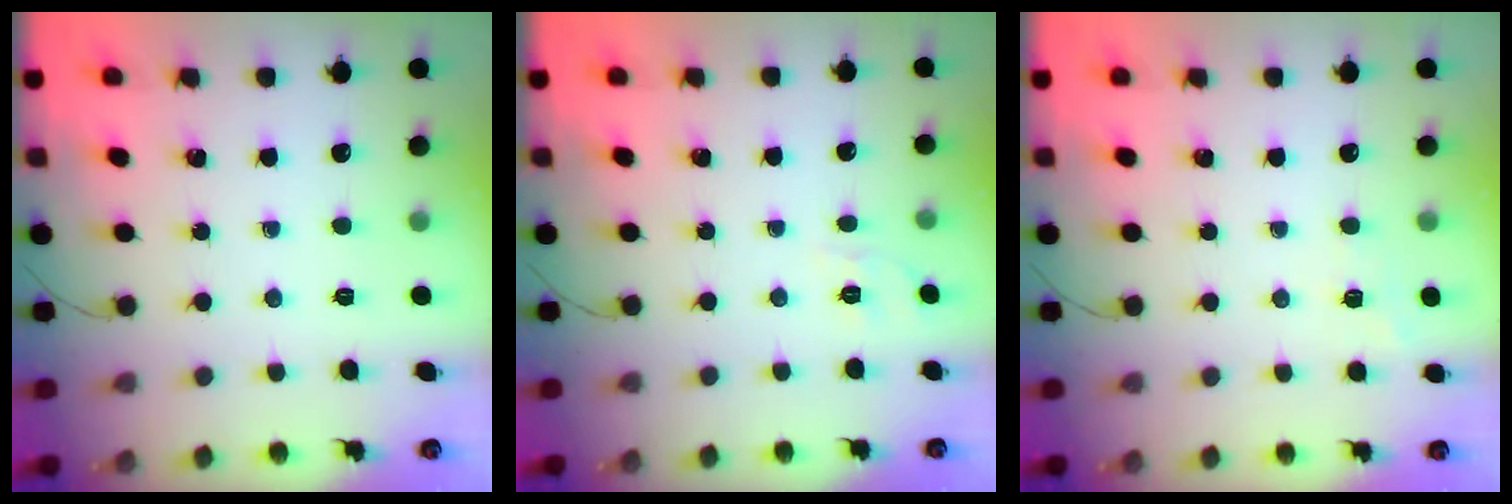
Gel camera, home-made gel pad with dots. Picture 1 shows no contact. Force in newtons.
{"total": 4.0, "press": 3.5, "slide": 1.9}
{"total": 3.7, "press": 3.3, "slide": 1.7}